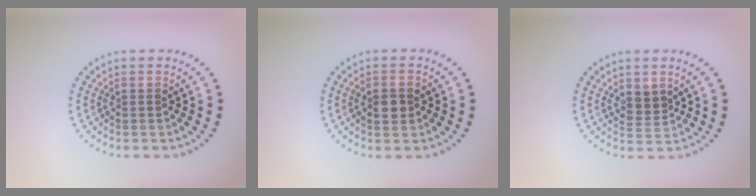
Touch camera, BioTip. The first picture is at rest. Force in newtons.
{"total": 2.5, "press": 2.5, "slide": 0.1}
{"total": 1.9, "press": 1.5, "slide": 1.1}